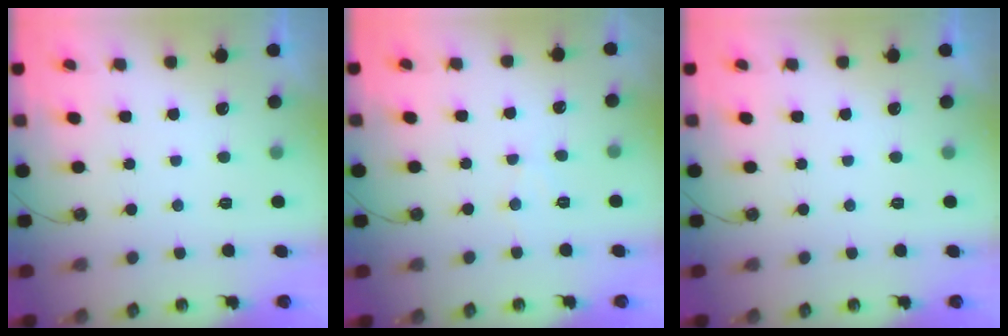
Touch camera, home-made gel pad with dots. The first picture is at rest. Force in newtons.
{"total": 5.2, "press": 5.2, "slide": 0.8}
{"total": 0.0}